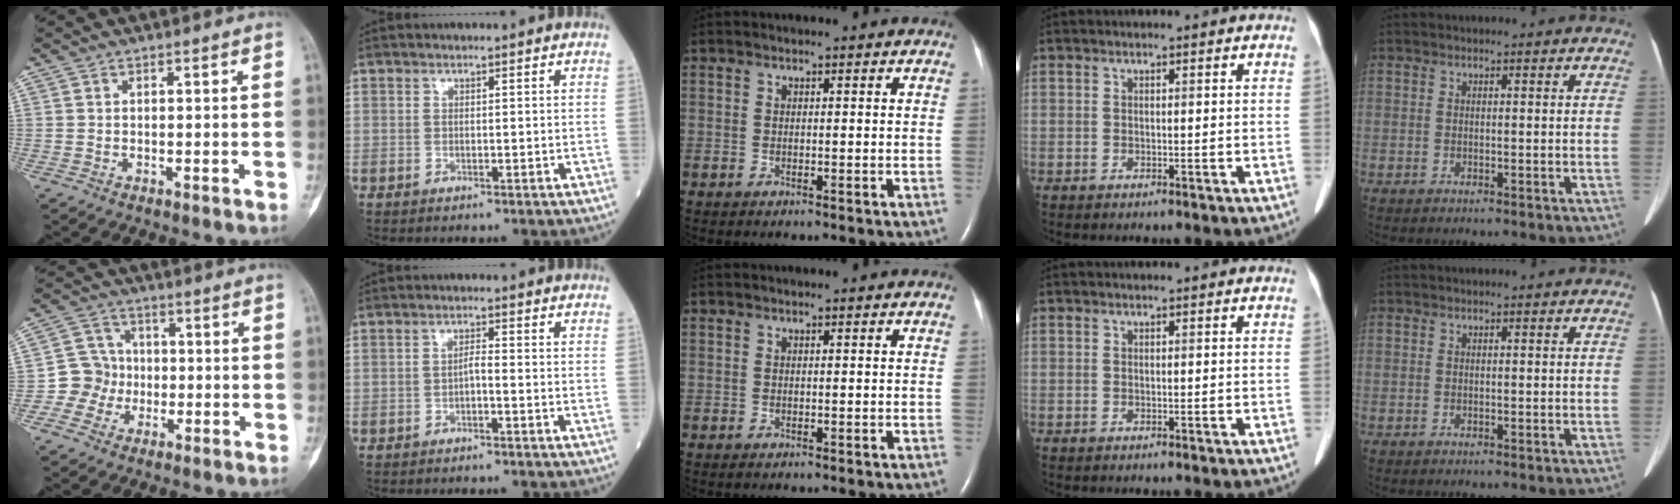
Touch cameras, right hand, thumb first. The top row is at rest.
{"thumb": {"total": 7.2, "force": [-1.6, 6.9, 1.3], "torque": [0.018, 0.018, -0.037]}, "index": {"total": 1.4, "force": [-0.6, 0.1, 1.2], "torque": [-0.020, 0.003, -0.013]}}